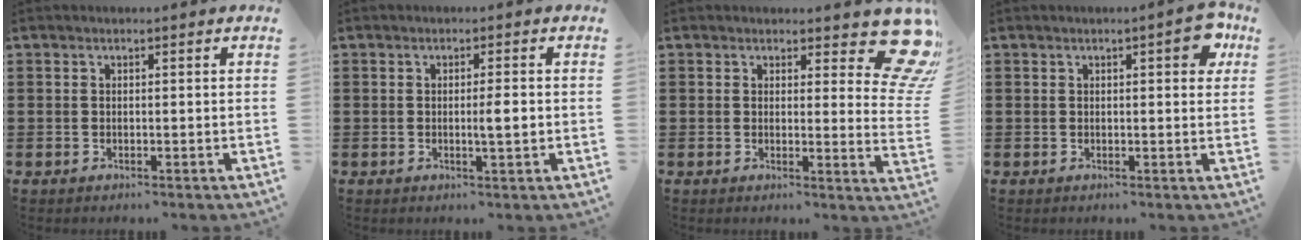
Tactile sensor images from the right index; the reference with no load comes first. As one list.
[{"total": 2.7, "force": [-0.2, 0.3, 2.7], "torque": [-0.047, -0.005, -0.004]}, {"total": 6.9, "force": [5.2, 2.3, 4.0], "torque": [-0.049, -0.030, 0.088]}, {"total": 4.0, "force": [1.3, 1.0, 3.6], "torque": [-0.048, -0.003, 0.016]}]